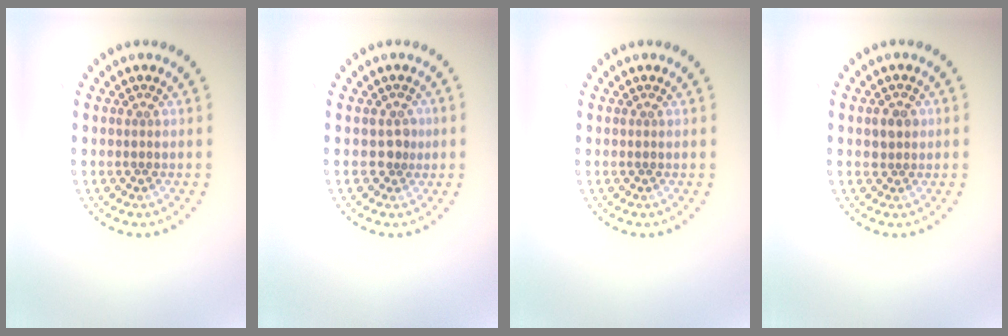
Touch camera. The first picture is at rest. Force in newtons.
{"total": 1.5, "press": 1.2, "slide": 0.9}
{"total": 0.0}
{"total": 1.8, "press": 1.7, "slide": 0.6}